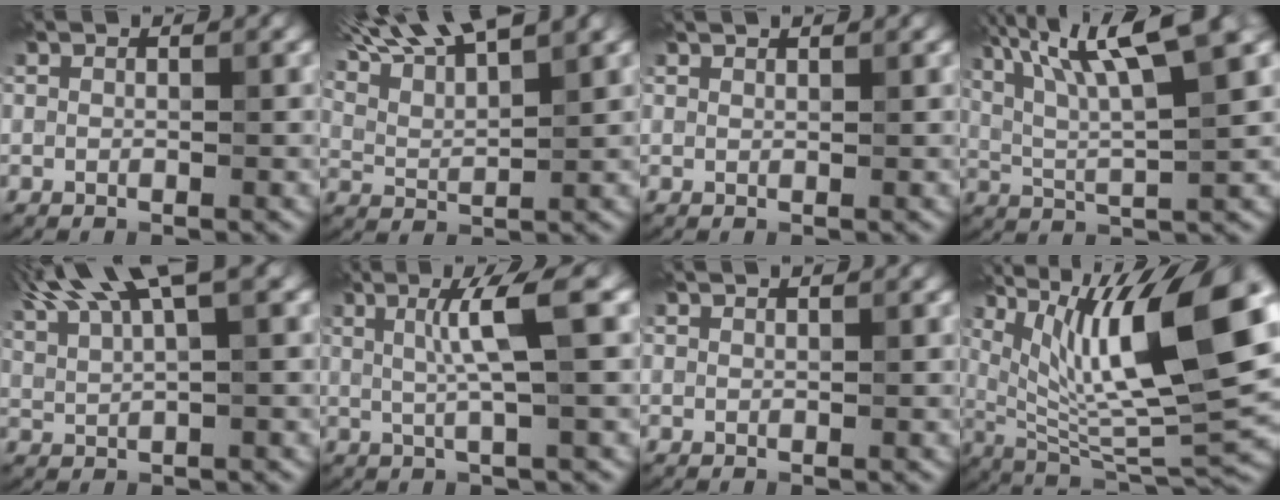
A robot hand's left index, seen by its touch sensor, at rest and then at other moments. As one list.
[{"total": 11.1, "force": [8.2, 3.3, 6.7], "torque": [-0.124, 0.038, 0.108]}, {"total": 0.9, "force": [0.9, 0.1, 0.3], "torque": [-0.003, -0.003, 0.010]}, {"total": 11.0, "force": [5.4, 2.3, 9.2], "torque": [-0.157, 0.018, 0.097]}, {"total": 8.7, "force": [5.5, 2.2, 6.4], "torque": [-0.114, 0.028, 0.094]}, {"total": 4.9, "force": [1.0, 0.5, 4.8], "torque": [-0.079, 0.008, 0.018]}, {"total": 0.6, "force": [0.6, 0.0, 0.2], "torque": [-0.001, -0.002, 0.007]}, {"total": 14.3, "force": [4.6, 4.5, 12.8], "torque": [-0.205, 0.001, 0.080]}]